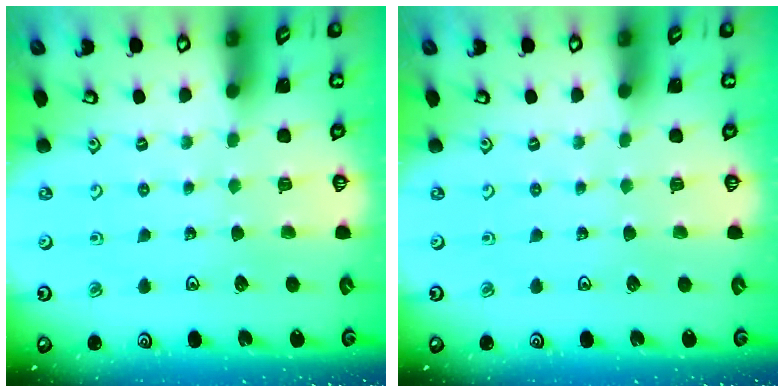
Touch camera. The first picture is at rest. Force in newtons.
{"total": 0.0}